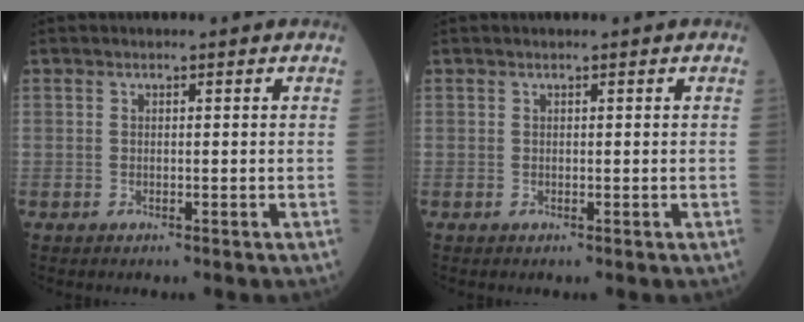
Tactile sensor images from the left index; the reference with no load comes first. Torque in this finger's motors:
{"motor_torque": [-0.22, 0.05, -0.06, -0.01]}